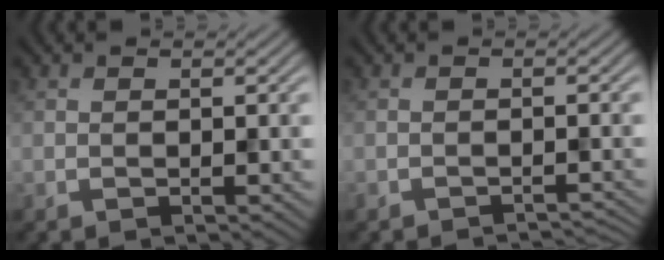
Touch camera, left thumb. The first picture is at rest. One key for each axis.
{"total": 1.8, "fx": -1.7, "fy": 0.2, "fz": 0.4, "tx": 0.004, "ty": 0.000, "tz": -0.027}